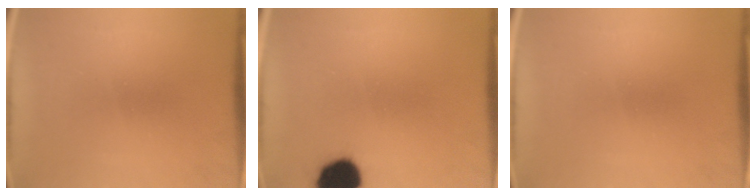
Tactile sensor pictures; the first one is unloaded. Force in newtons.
{"total": 11.7}
{"total": 0.0}